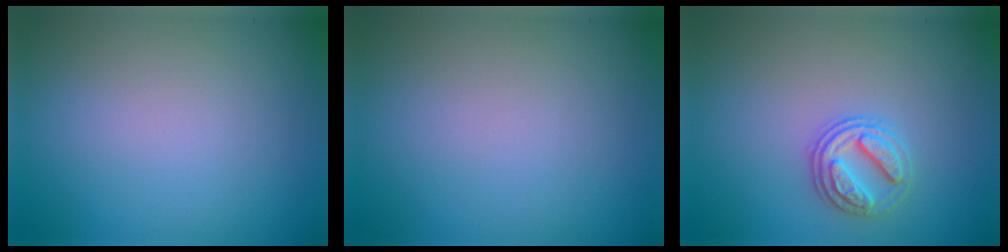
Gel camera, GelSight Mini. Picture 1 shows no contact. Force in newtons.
{"total": 0.0}
{"total": 2.7, "press": 2.7, "slide": 0.7}